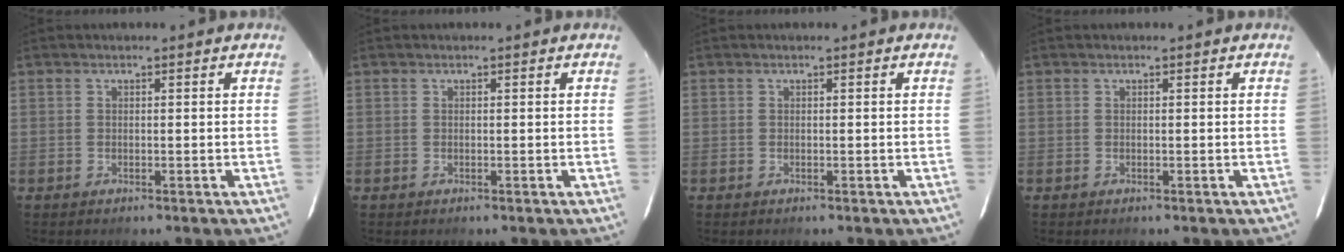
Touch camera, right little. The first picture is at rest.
{"total": 0.0}
{"total": 0.0}
{"total": 0.0}